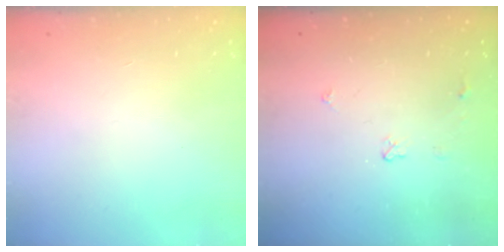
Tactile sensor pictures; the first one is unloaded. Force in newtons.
{"total": 3.4, "press": 3.4, "slide": 0.6}